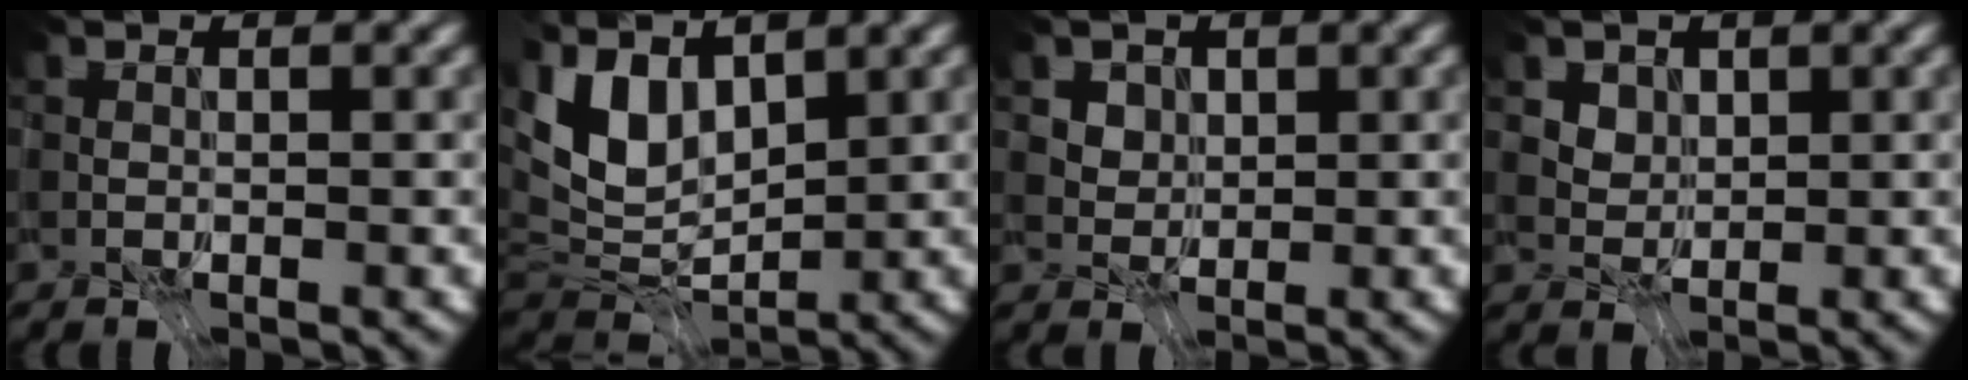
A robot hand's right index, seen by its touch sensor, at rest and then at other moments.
{"total": 3.2, "force": [1.6, 0.8, 2.6], "torque": [-0.056, -0.008, 0.034]}
{"total": 3.6, "force": [2.1, 2.4, 1.5], "torque": [-0.034, -0.003, 0.033]}
{"total": 2.6, "force": [1.7, 1.7, 0.9], "torque": [-0.028, -0.010, 0.036]}